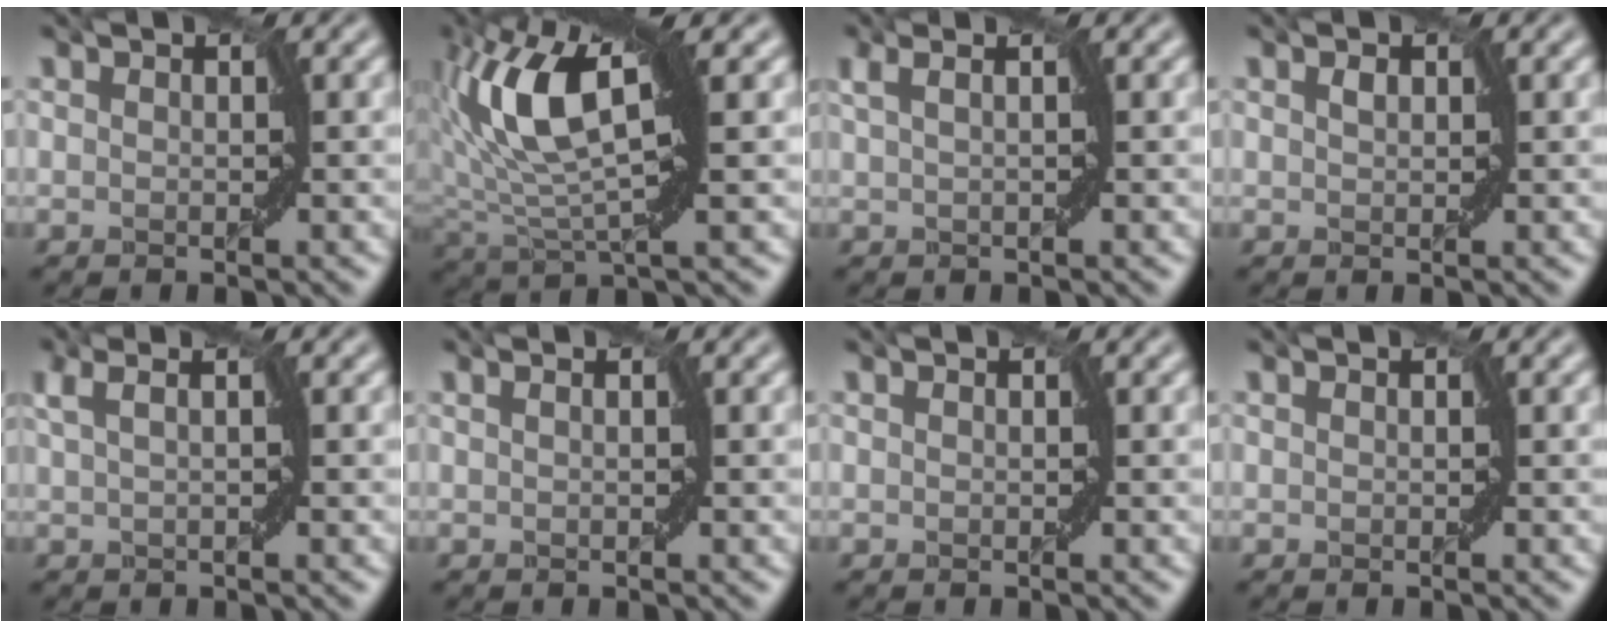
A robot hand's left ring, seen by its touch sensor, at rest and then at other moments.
{"total": 9.9, "force": [2.8, 3.7, 8.8], "torque": [-0.185, 0.013, 0.047]}
{"total": 2.5, "force": [1.2, 0.8, 2.0], "torque": [-0.029, 0.007, 0.006]}
{"total": 0.7, "force": [0.4, 0.4, 0.5], "torque": [-0.011, 0.003, 0.009]}
{"total": 3.0, "force": [1.3, 1.0, 2.5], "torque": [-0.037, 0.011, 0.007]}
{"total": 0.7, "force": [0.4, 0.1, 0.6], "torque": [-0.008, -0.003, 0.002]}
{"total": 0.0}
{"total": 0.0}